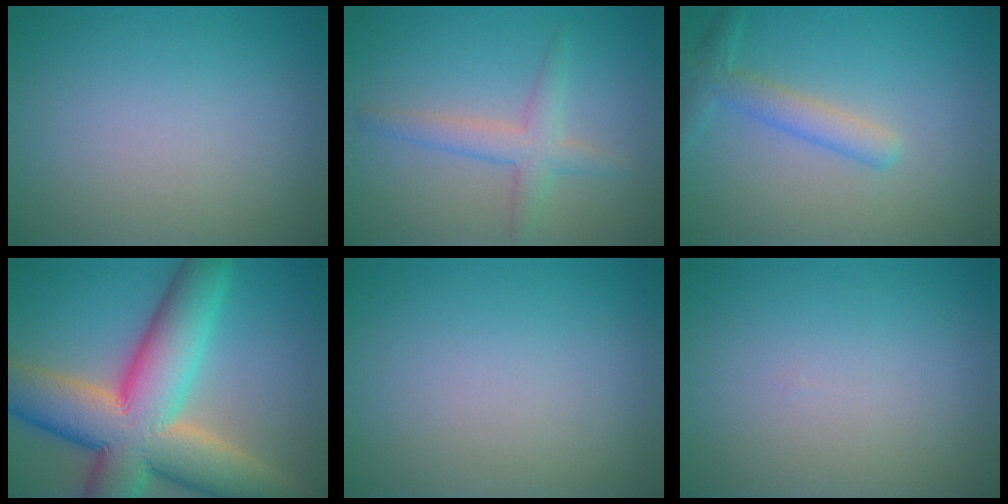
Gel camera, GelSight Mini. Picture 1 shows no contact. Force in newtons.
{"total": 2.8, "press": 2.8, "slide": 0.1}
{"total": 2.6, "press": 2.6, "slide": 0.1}
{"total": 14.4, "press": 14.3, "slide": 1.2}
{"total": 0.0}
{"total": 0.0}